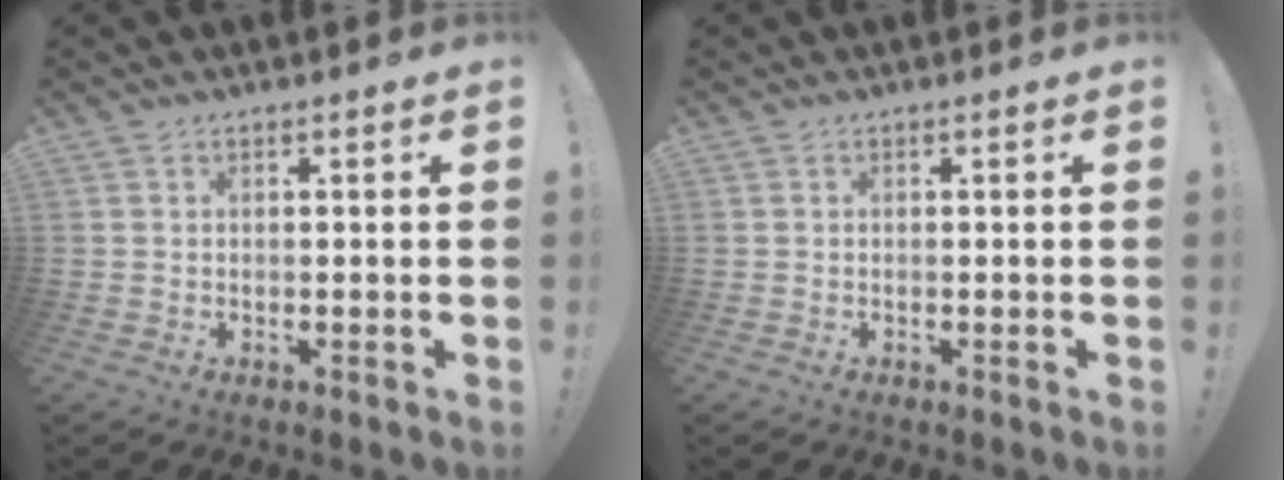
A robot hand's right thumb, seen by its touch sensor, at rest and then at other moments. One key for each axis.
{"total": 0.0}